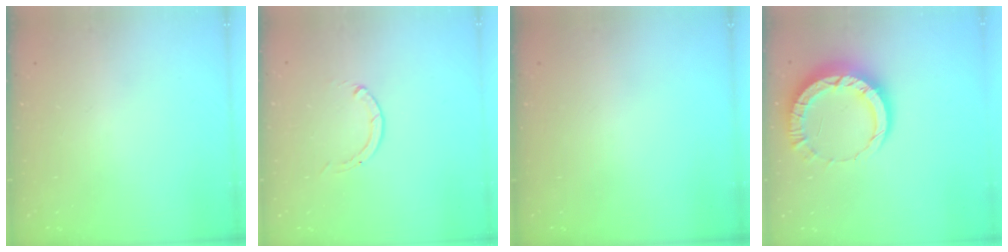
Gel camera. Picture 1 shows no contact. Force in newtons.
{"total": 0.0}
{"total": 0.0}
{"total": 10.4, "press": 10.4, "slide": 1.0}